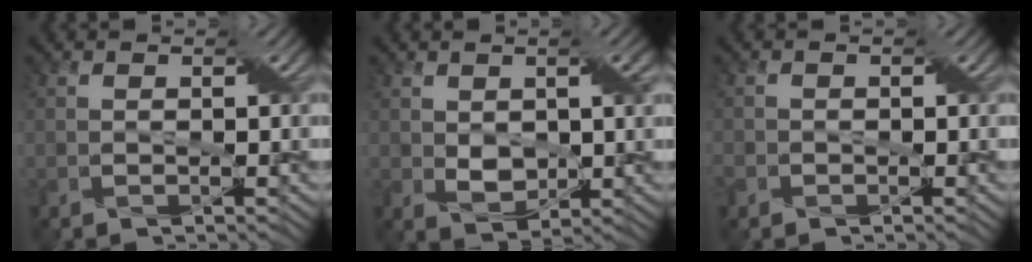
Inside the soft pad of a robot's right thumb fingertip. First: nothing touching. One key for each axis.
{"total": 3.6, "fx": 0.7, "fy": 2.3, "fz": 2.7, "tx": -0.052, "ty": -0.002, "tz": 0.018}
{"total": 1.3, "fx": -0.8, "fy": 1.1, "fz": 0.1, "tx": -0.009, "ty": 0.000, "tz": -0.015}